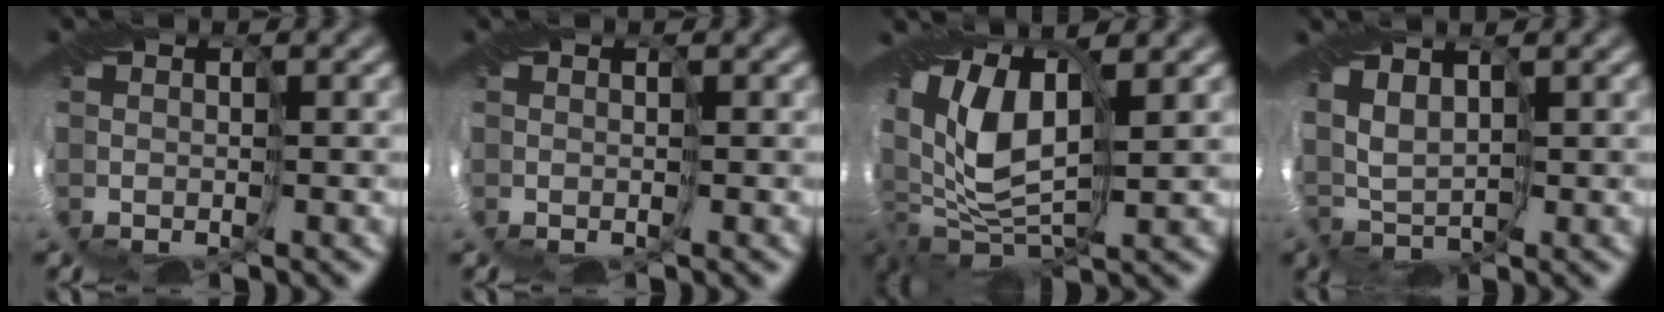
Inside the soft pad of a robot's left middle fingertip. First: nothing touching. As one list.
[{"total": 0.0}, {"total": 10.2, "force": [1.4, 5.5, 8.4], "torque": [-0.188, 0.000, 0.019]}, {"total": 3.0, "force": [0.9, 1.9, 2.2], "torque": [-0.057, 0.001, 0.013]}]